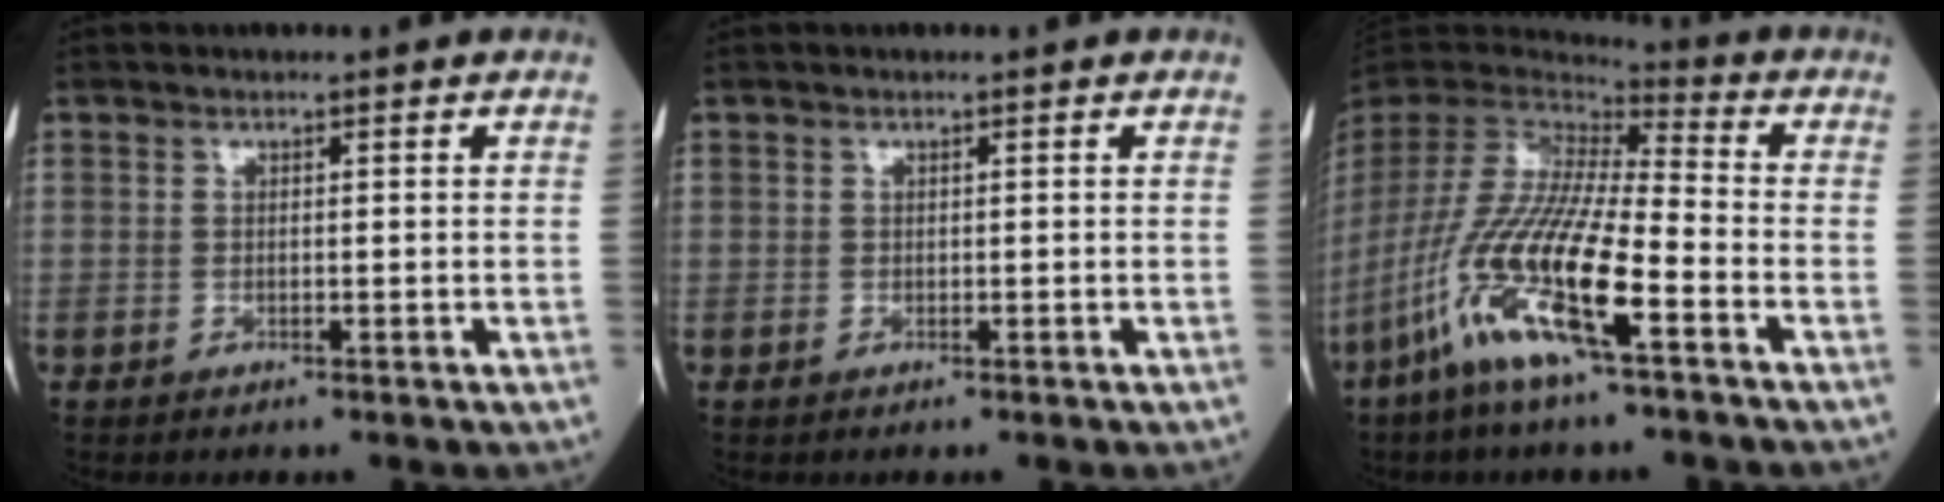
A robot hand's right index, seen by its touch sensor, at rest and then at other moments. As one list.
[{"total": 0.0}, {"total": 17.7, "force": [-8.3, 1.8, 15.6], "torque": [-0.344, -0.042, -0.167]}]